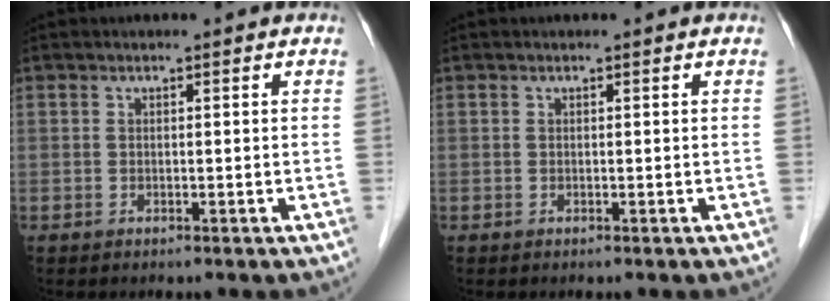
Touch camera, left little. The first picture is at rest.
{"total": 0.0}